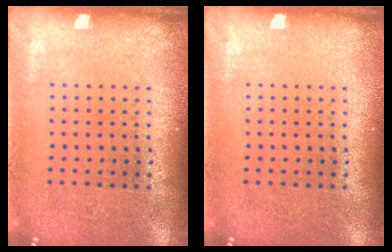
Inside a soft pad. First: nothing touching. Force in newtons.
{"total": 0.0}